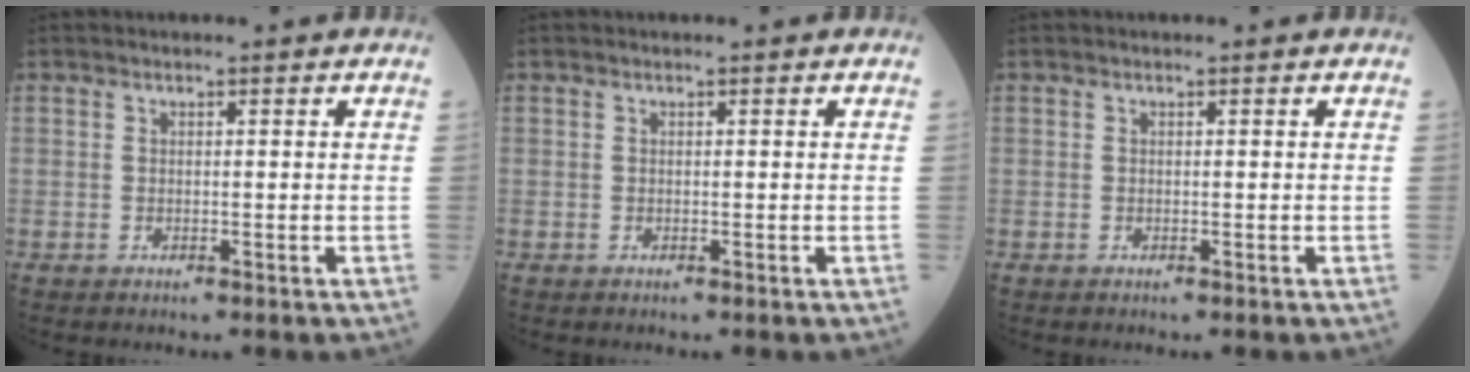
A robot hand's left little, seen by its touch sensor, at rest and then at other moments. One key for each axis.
{"total": 0.0}
{"total": 0.0}